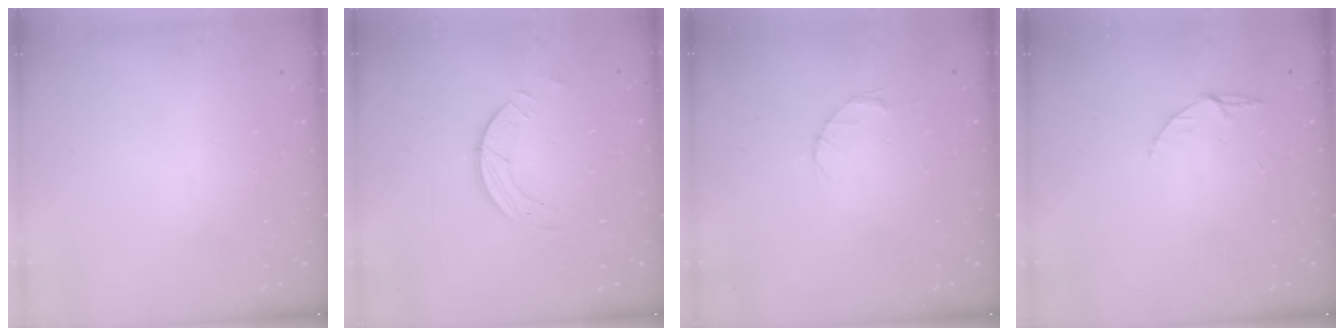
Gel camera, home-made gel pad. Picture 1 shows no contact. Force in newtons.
{"total": 3.9, "press": 3.9, "slide": 0.4}
{"total": 2.7, "press": 2.7, "slide": 0.4}
{"total": 5.2, "press": 5.1, "slide": 0.5}